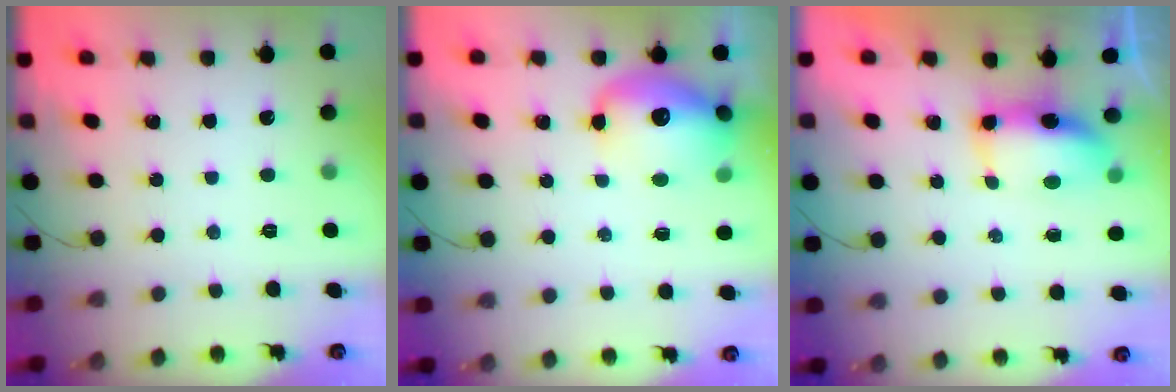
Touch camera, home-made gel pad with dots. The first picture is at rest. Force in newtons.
{"total": 13.9, "press": 13.6, "slide": 3.2}
{"total": 12.5, "press": 8.9, "slide": 8.7}